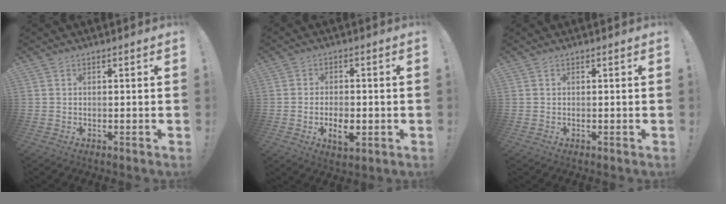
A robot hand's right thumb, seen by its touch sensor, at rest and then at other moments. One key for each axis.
{"total": 7.0, "fx": -2.2, "fy": 3.5, "fz": 5.6, "tx": -0.090, "ty": 0.001, "tz": -0.038}
{"total": 0.0}